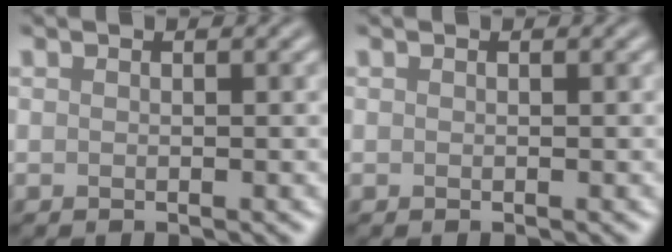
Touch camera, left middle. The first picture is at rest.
{"total": 0.0}